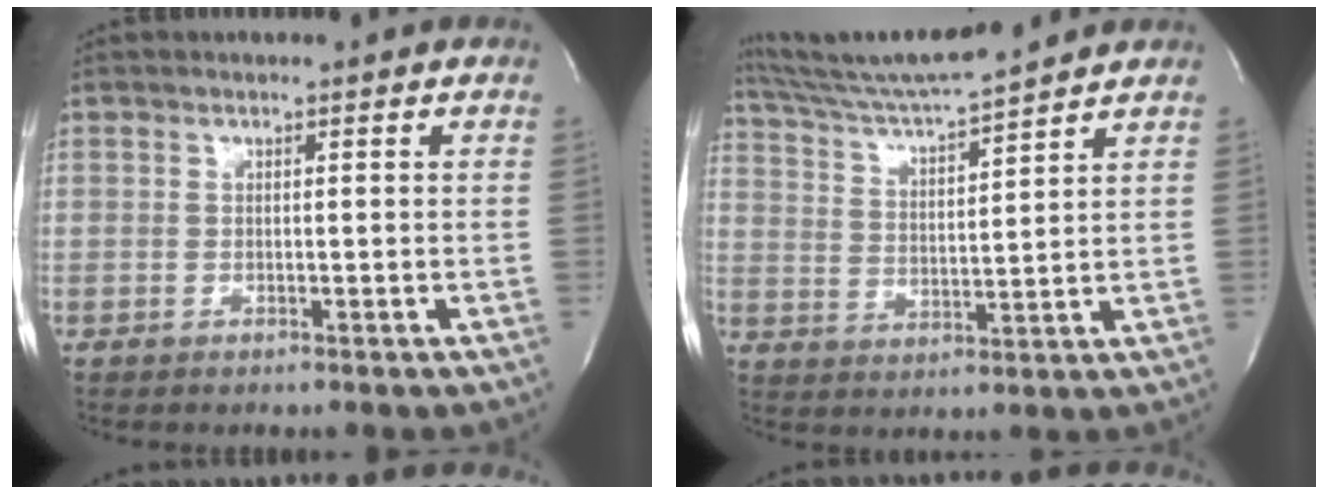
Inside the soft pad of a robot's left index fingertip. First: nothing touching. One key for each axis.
{"total": 12.2, "fx": 11.4, "fy": -1.0, "fz": 4.2, "tx": -0.087, "ty": 0.012, "tz": 0.203}